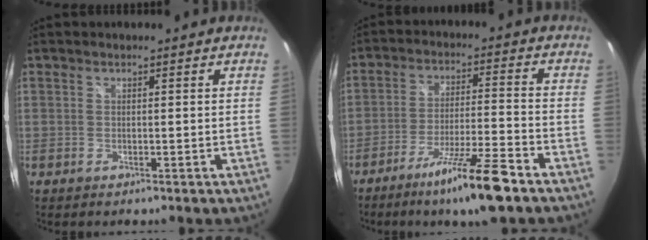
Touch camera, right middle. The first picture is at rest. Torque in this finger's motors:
{"motor_torque": [1.02, -1.12, 0.45, 0.14]}